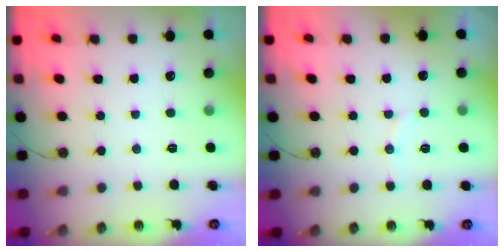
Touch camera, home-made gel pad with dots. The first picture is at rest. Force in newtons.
{"total": 4.5, "press": 4.3, "slide": 1.4}